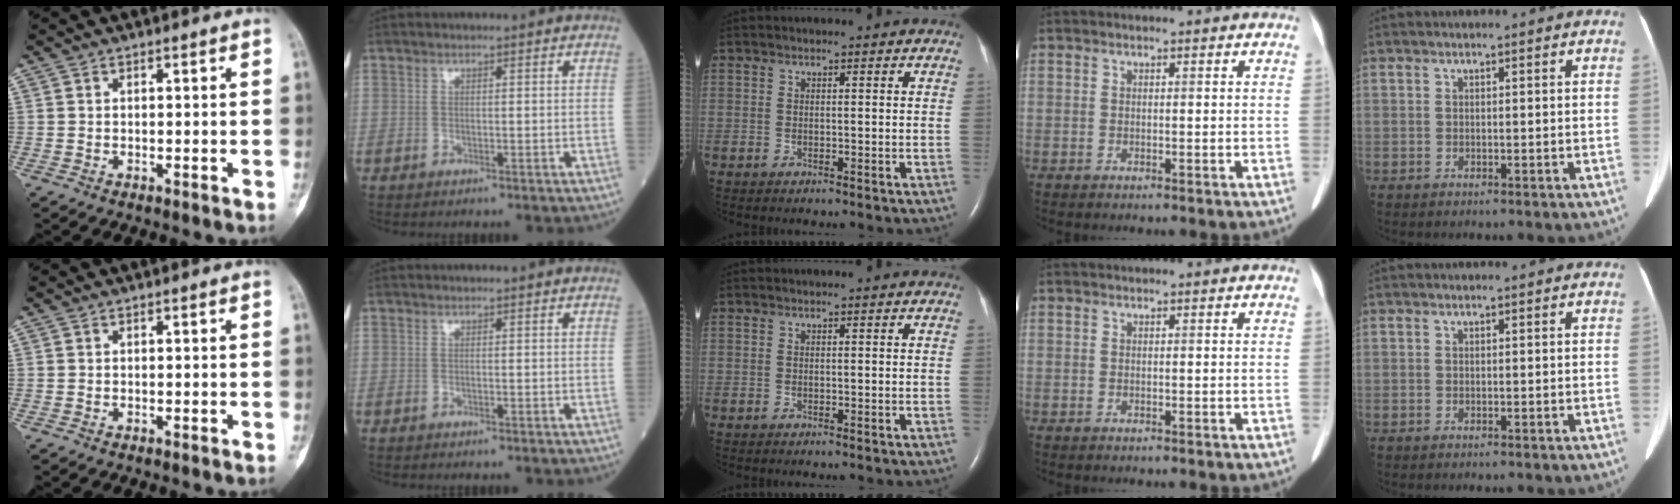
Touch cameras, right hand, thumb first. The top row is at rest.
{}